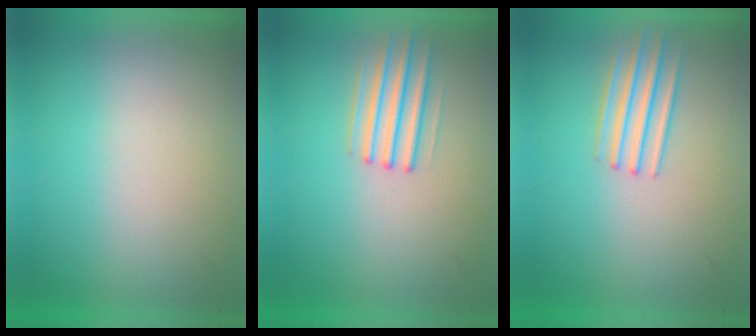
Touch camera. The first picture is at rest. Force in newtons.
{"total": 2.2}
{"total": 2.1}